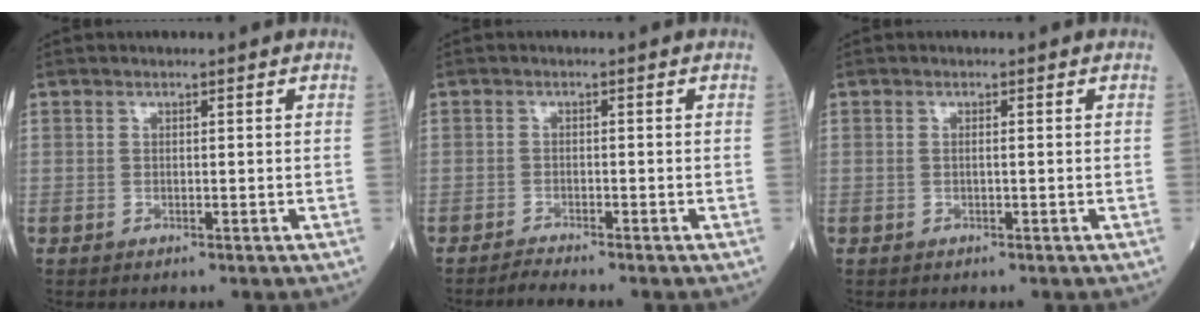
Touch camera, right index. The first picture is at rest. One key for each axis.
{"total": 1.9, "fx": -1.8, "fy": -0.6, "fz": 0.2, "tx": -0.010, "ty": -0.008, "tz": -0.037}
{"total": 0.7, "fx": 0.0, "fy": 0.0, "fz": 0.7, "tx": -0.016, "ty": 0.000, "tz": -0.001}